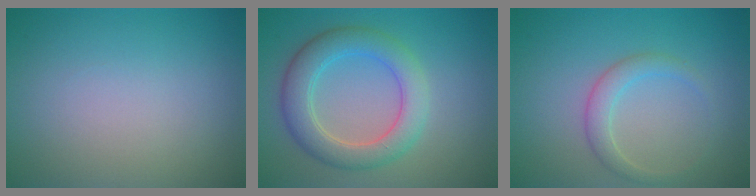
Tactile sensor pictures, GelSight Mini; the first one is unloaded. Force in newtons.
{"total": 5.2, "press": 5.2, "slide": 0.2}
{"total": 2.1, "press": 2.1, "slide": 0.1}